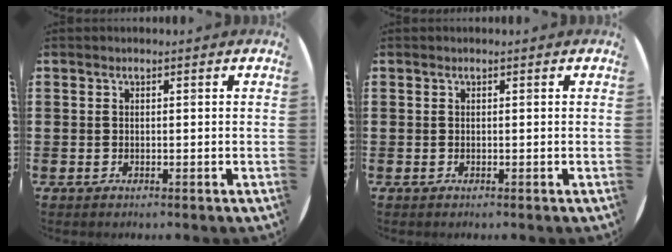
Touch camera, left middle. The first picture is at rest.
{"total": 0.0}